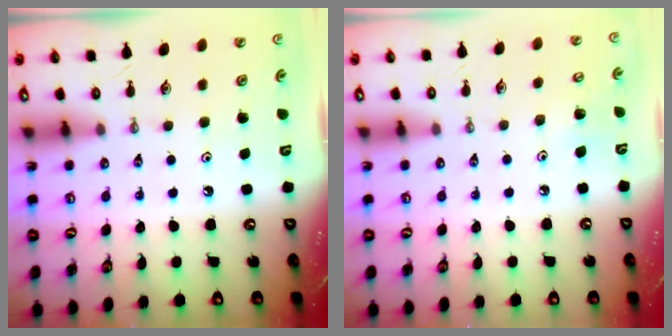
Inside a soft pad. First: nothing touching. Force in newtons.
{"total": 5.2, "press": 5.1, "slide": 0.8}